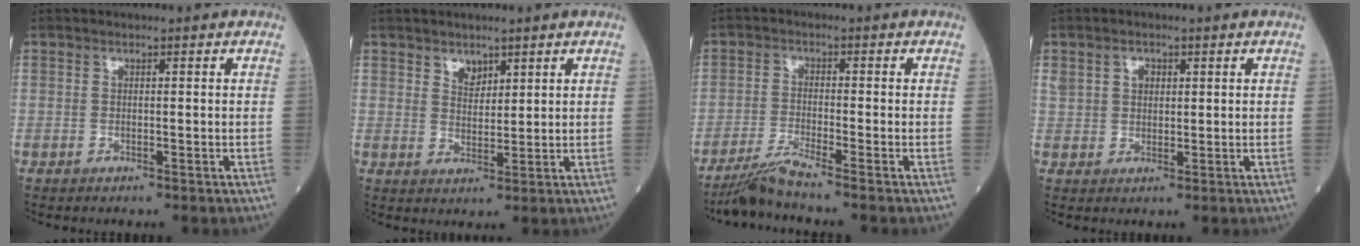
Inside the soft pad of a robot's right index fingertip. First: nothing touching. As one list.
[{"total": 2.7, "force": [1.9, 1.6, 1.0], "torque": [-0.016, -0.002, 0.037]}, {"total": 4.6, "force": [-4.0, -1.5, 1.8], "torque": [-0.045, -0.026, -0.084]}, {"total": 3.5, "force": [1.4, 2.8, 1.5], "torque": [-0.028, 0.010, 0.029]}]